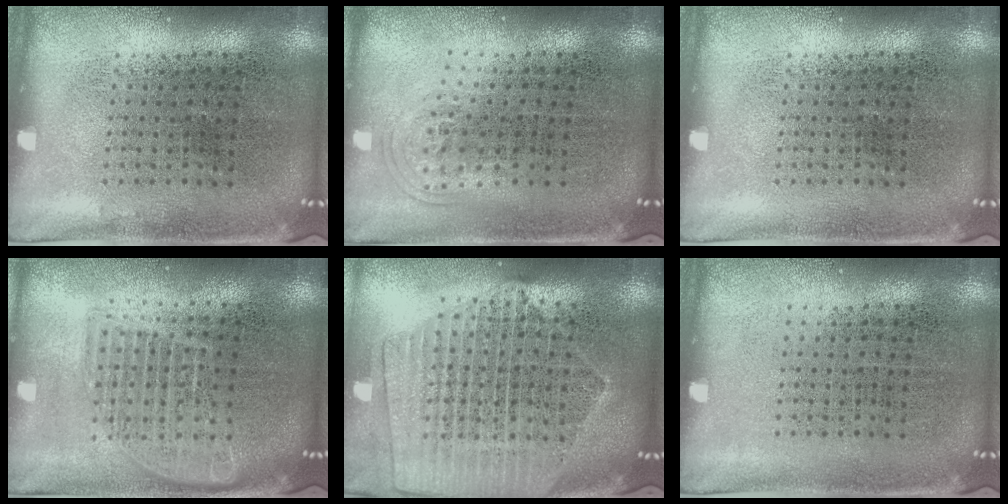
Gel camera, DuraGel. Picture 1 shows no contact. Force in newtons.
{"total": 1.1, "press": 0.7, "slide": 0.7}
{"total": 0.0}
{"total": 1.6, "press": 1.4, "slide": 0.8}
{"total": 2.2, "press": 1.9, "slide": 1.1}
{"total": 0.0}